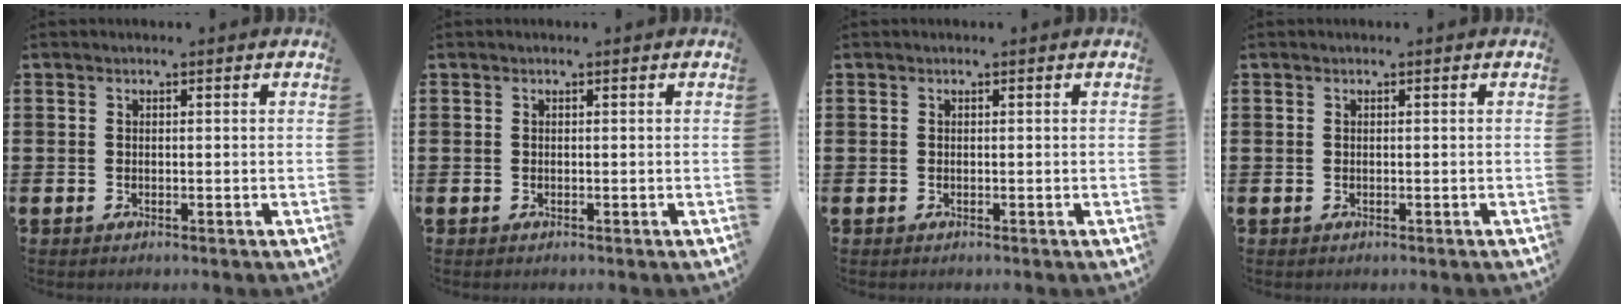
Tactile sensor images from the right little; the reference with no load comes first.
{"total": 0.0}
{"total": 0.0}
{"total": 0.0}